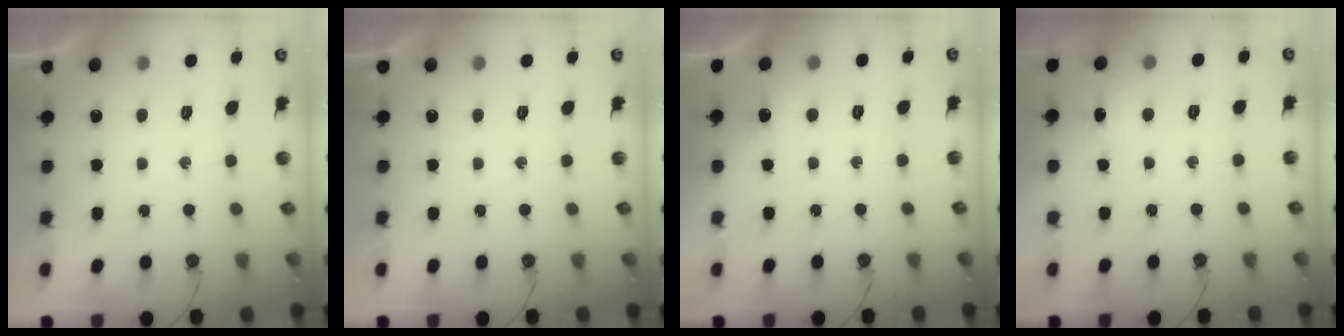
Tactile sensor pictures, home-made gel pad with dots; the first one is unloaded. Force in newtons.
{"total": 0.0}
{"total": 3.0, "press": 2.8, "slide": 1.0}
{"total": 5.8, "press": 5.7, "slide": 0.6}